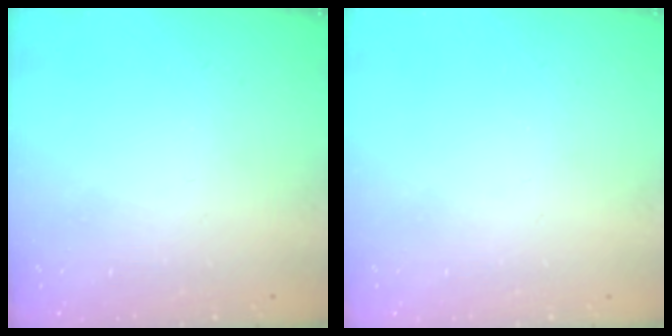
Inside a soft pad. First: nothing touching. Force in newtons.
{"total": 0.0}